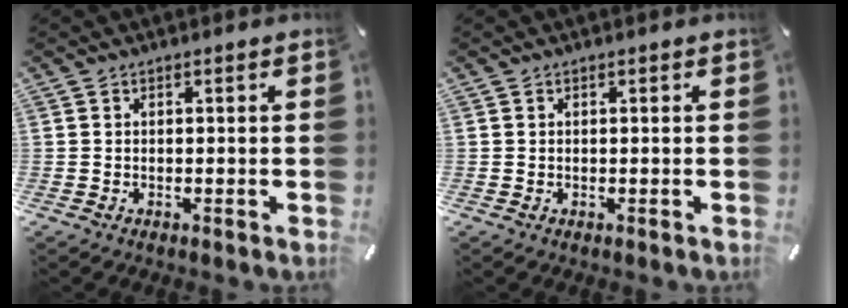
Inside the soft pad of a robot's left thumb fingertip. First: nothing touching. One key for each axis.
{"total": 0.0}